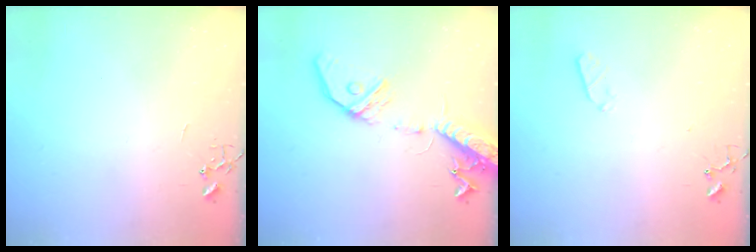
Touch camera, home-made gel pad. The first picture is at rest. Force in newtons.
{"total": 17.0, "press": 16.7, "slide": 3.3}
{"total": 3.6, "press": 3.6, "slide": 0.5}